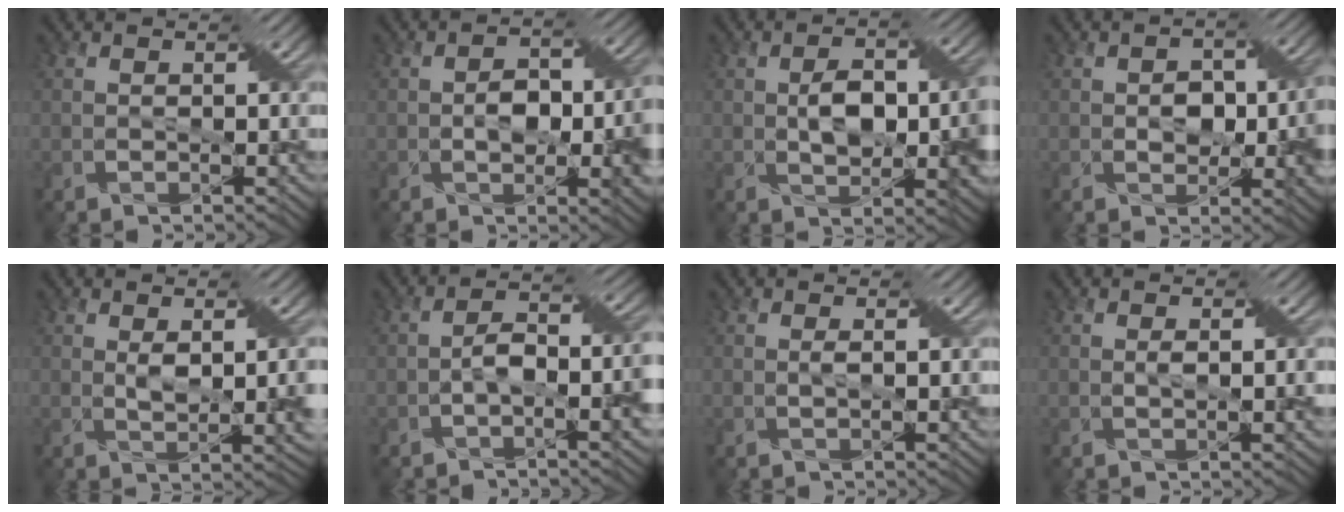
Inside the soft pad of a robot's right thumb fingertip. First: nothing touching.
{"total": 8.3, "force": [-1.2, 4.4, 6.9], "torque": [-0.106, -0.011, -0.015]}
{"total": 9.2, "force": [-0.2, 4.6, 8.0], "torque": [-0.127, 0.002, -0.001]}
{"total": 6.8, "force": [-0.6, 4.4, 5.2], "torque": [-0.071, -0.008, -0.010]}
{"total": 4.0, "force": [0.6, 1.2, 3.7], "torque": [-0.066, 0.003, 0.015]}
{"total": 6.2, "force": [-1.5, 2.1, 5.7], "torque": [-0.094, 0.012, -0.031]}
{"total": 1.1, "force": [0.2, 0.0, 1.0], "torque": [-0.022, 0.005, 0.001]}
{"total": 1.8, "force": [0.3, 0.2, 1.8], "torque": [-0.030, 0.003, 0.005]}